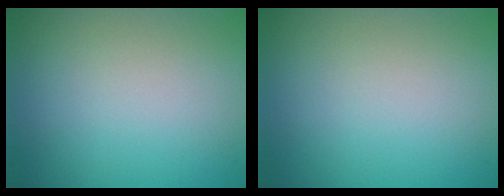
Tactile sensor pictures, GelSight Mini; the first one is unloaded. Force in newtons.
{"total": 0.0}